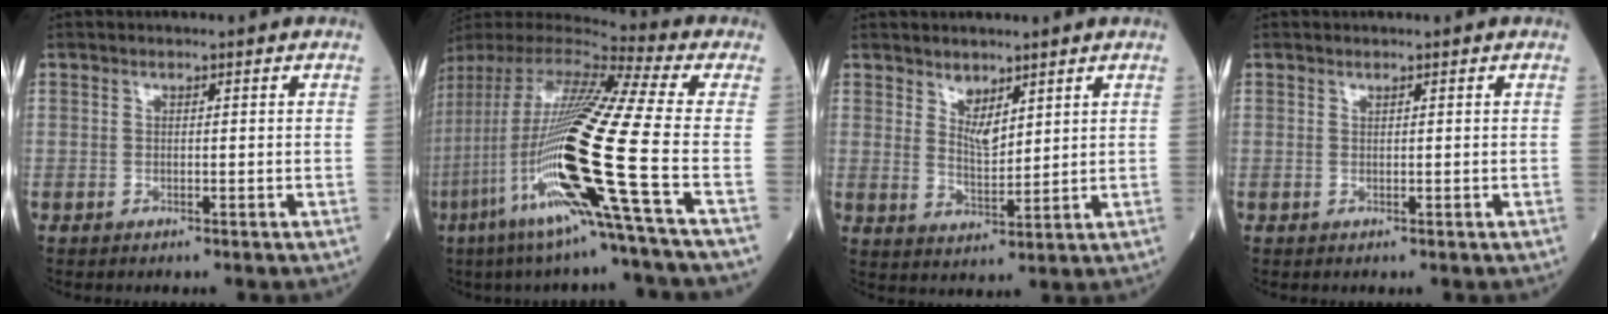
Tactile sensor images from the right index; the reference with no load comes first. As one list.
[{"total": 26.2, "force": [-8.0, -1.0, 24.9], "torque": [-0.494, -0.042, -0.168]}, {"total": 3.9, "force": [2.6, 1.6, 2.4], "torque": [-0.048, -0.007, 0.055]}, {"total": 0.0}]